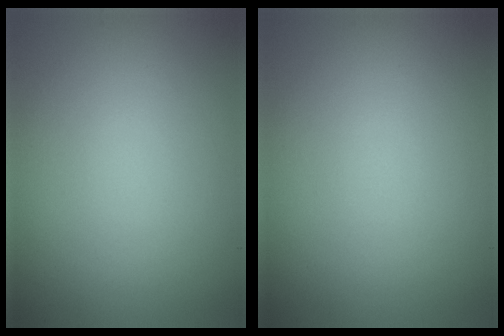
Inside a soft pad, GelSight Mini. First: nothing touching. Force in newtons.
{"total": 0.0}